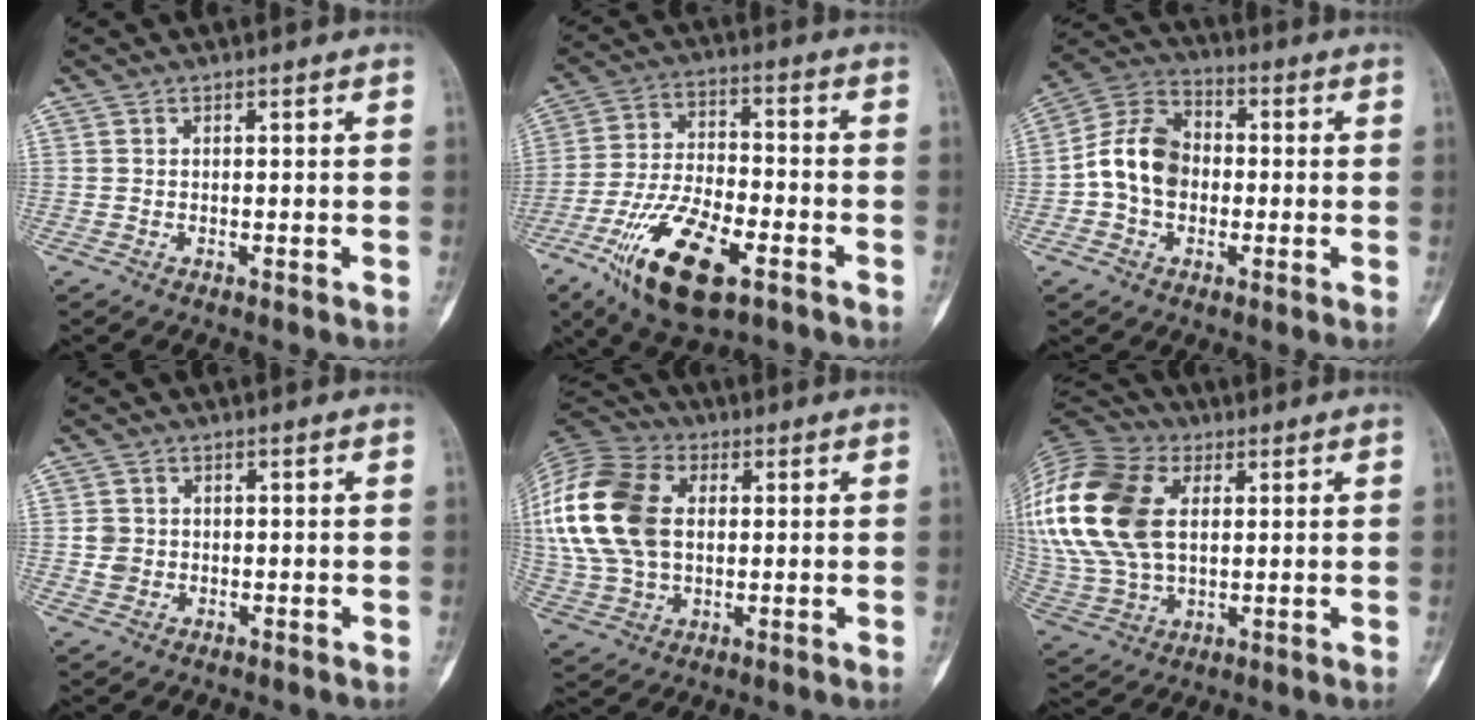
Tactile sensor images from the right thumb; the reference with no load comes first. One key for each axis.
{"total": 17.5, "fx": -8.5, "fy": 7.3, "fz": 13.5, "tx": -0.249, "ty": 0.029, "tz": -0.147}
{"total": 11.6, "fx": -0.9, "fy": 8.8, "fz": 7.4, "tx": -0.121, "ty": 0.035, "tz": -0.028}
{"total": 2.8, "fx": -0.1, "fy": 2.5, "fz": 1.1, "tx": -0.007, "ty": 0.005, "tz": 0.000}
{"total": 22.8, "fx": 3.3, "fy": 15.5, "fz": 16.4, "tx": -0.367, "ty": 0.012, "tz": 0.062}
{"total": 28.6, "fx": 6.6, "fy": 18.6, "fz": 20.7, "tx": -0.494, "ty": 0.028, "tz": 0.132}